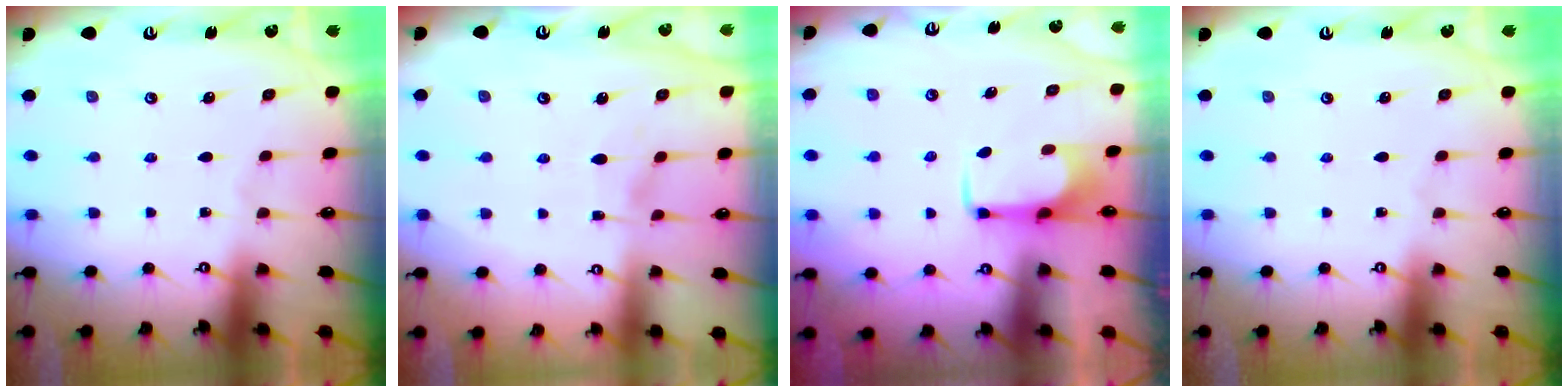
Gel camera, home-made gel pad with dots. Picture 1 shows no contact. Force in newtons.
{"total": 0.9, "press": 0.6, "slide": 0.7}
{"total": 2.1, "press": 2.0, "slide": 0.4}
{"total": 0.0}